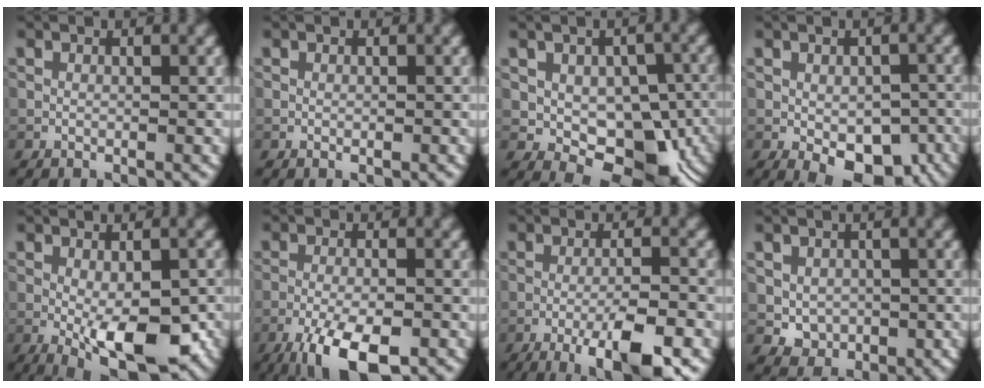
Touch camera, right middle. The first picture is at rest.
{"total": 0.0}
{"total": 10.6, "force": [-2.3, 7.2, 7.3], "torque": [-0.082, -0.009, -0.021]}
{"total": 7.0, "force": [-3.0, 3.6, 5.2], "torque": [-0.076, -0.019, -0.035]}
{"total": 8.6, "force": [-2.9, 3.3, 7.4], "torque": [-0.113, -0.020, -0.034]}
{"total": 7.8, "force": [-5.0, 2.3, 5.5], "torque": [-0.105, -0.023, -0.089]}
{"total": 7.3, "force": [-4.1, 1.5, 5.9], "torque": [-0.090, 0.001, -0.064]}
{"total": 3.4, "force": [-0.3, 2.9, 1.8], "torque": [-0.034, -0.011, 0.001]}